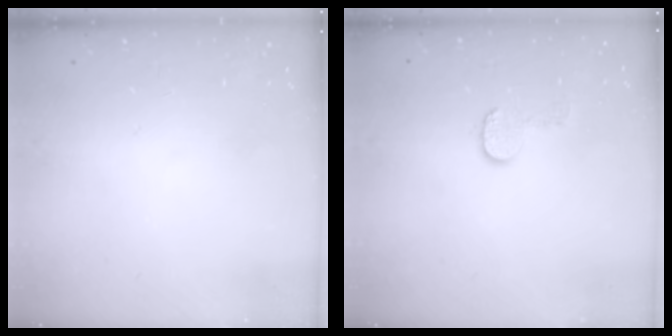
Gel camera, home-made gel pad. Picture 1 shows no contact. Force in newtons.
{"total": 5.9, "press": 5.9, "slide": 0.4}